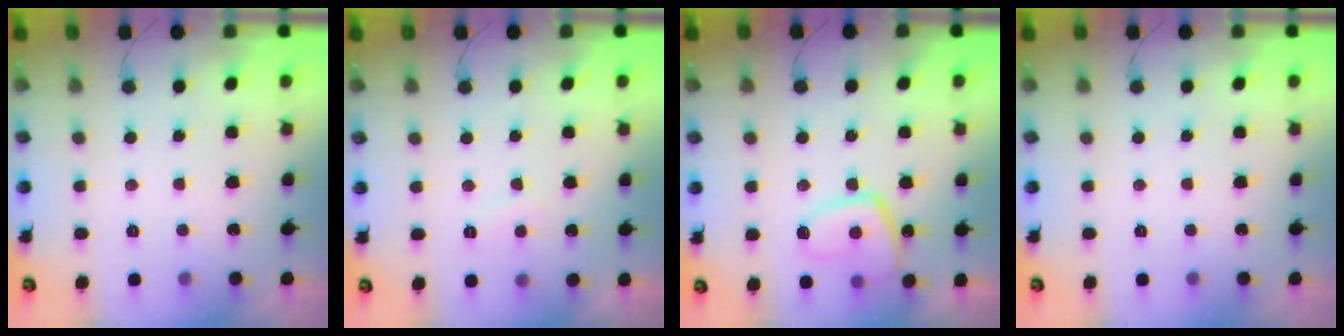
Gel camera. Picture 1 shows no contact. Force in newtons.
{"total": 3.1, "press": 3.0, "slide": 0.6}
{"total": 10.8, "press": 10.8, "slide": 1.3}
{"total": 0.0}